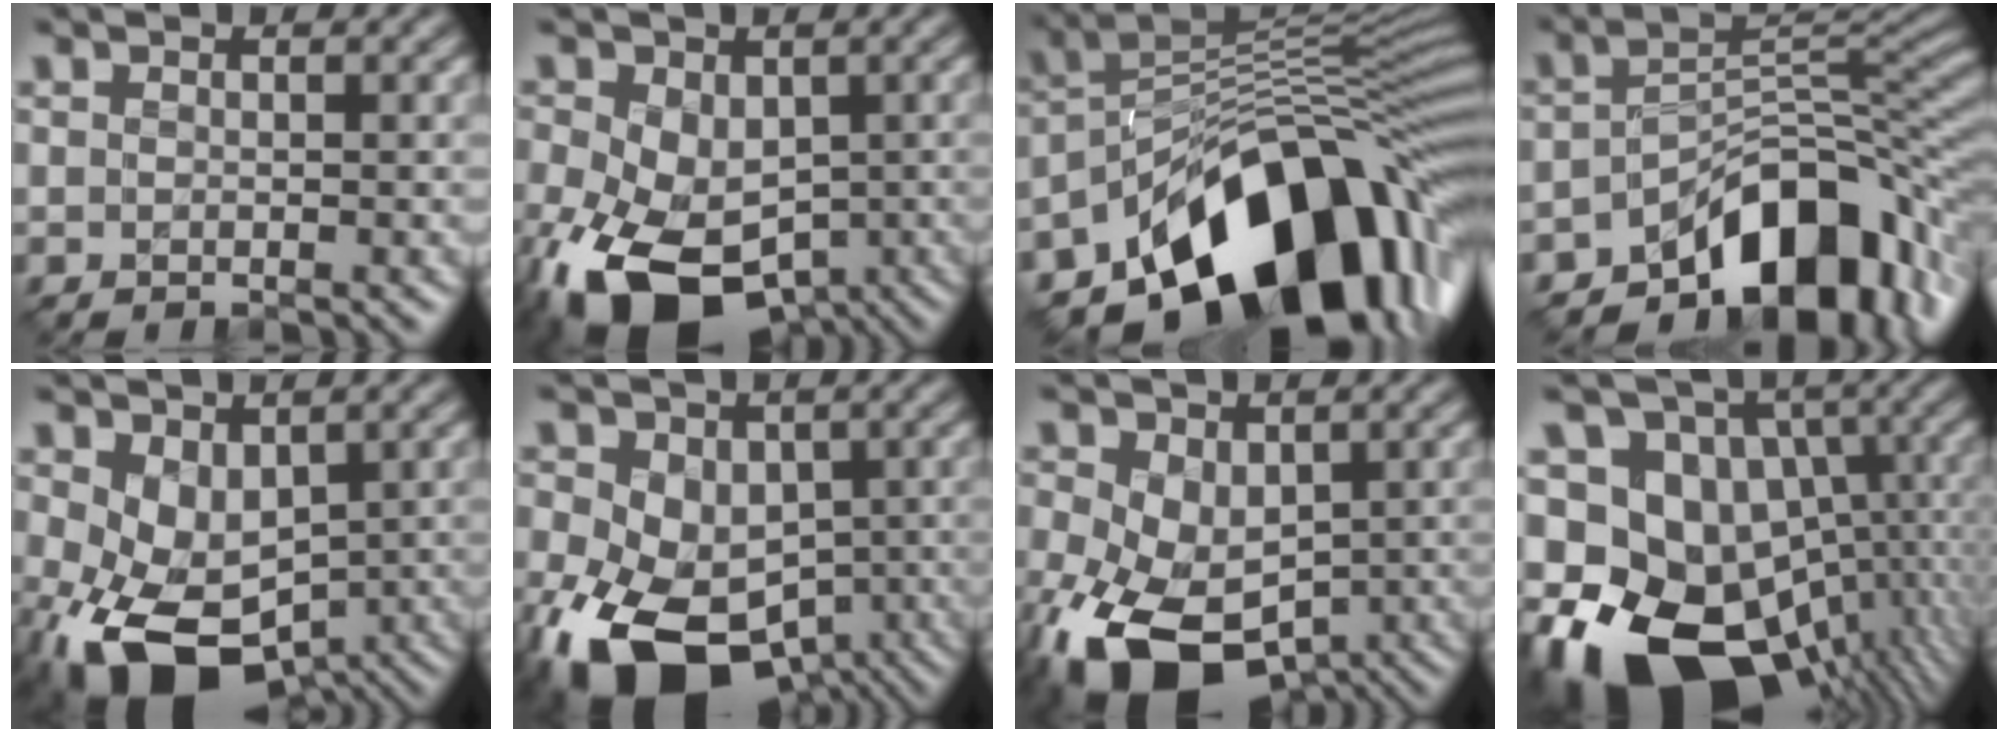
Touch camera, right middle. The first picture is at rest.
{"total": 12.5, "force": [-4.6, 7.8, 8.6], "torque": [-0.181, -0.032, -0.074]}
{"total": 15.1, "force": [-7.5, 8.3, 10.2], "torque": [-0.152, 0.021, -0.129]}
{"total": 10.4, "force": [-6.0, 5.0, 6.8], "torque": [-0.074, 0.007, -0.104]}
{"total": 8.9, "force": [-2.4, 5.8, 6.2], "torque": [-0.132, -0.023, -0.024]}
{"total": 14.8, "force": [-5.5, 10.0, 9.4], "torque": [-0.182, -0.033, -0.082]}
{"total": 11.8, "force": [-4.2, 7.3, 8.2], "torque": [-0.180, -0.038, -0.066]}
{"total": 20.5, "force": [-6.2, 14.9, 12.5], "torque": [-0.234, -0.001, -0.090]}